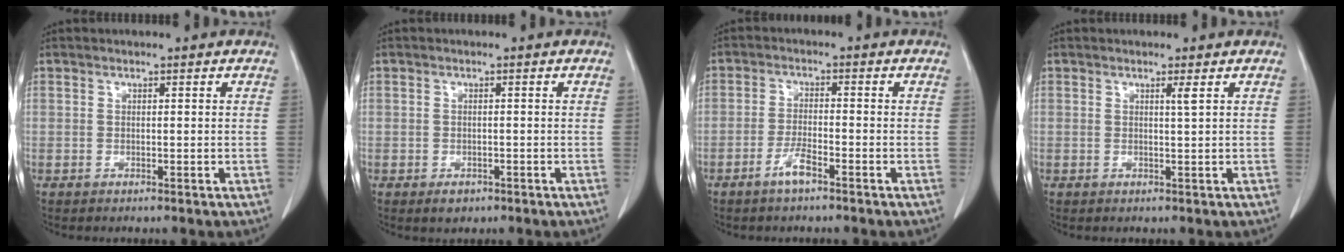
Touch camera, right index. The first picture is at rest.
{"total": 1.9, "force": [-1.1, 1.4, 0.7], "torque": [-0.009, 0.002, -0.007]}
{"total": 3.5, "force": [-2.4, 0.5, 2.5], "torque": [-0.052, 0.000, -0.046]}
{"total": 1.1, "force": [0.5, -0.3, 0.8], "torque": [-0.024, -0.006, 0.012]}